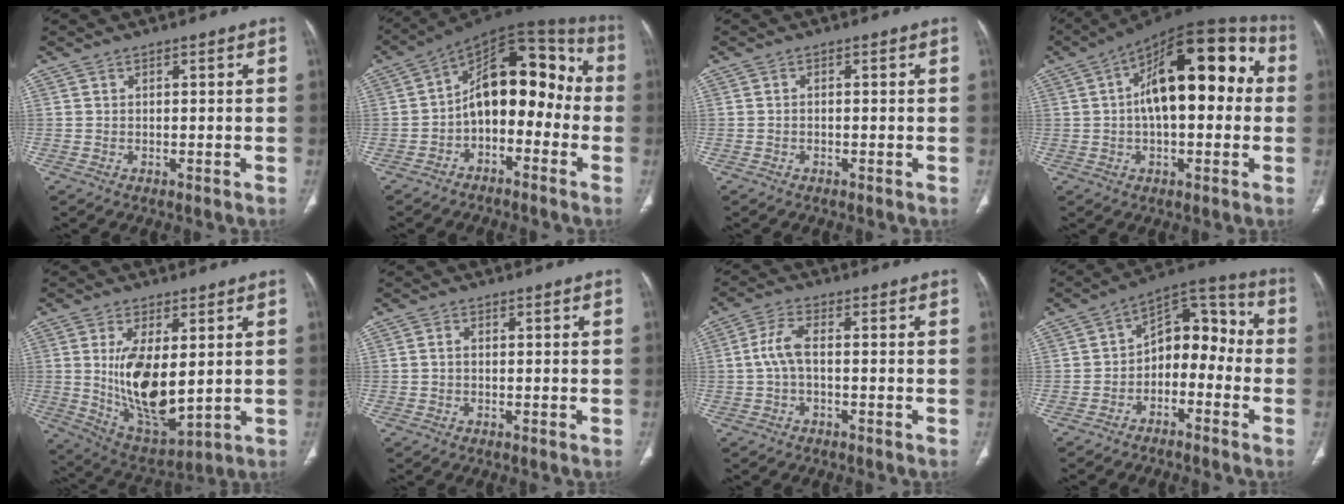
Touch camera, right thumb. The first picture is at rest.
{"total": 15.8, "force": [-2.3, 9.4, 12.4], "torque": [-0.145, 0.072, -0.049]}
{"total": 0.0}
{"total": 21.3, "force": [2.7, 10.0, 18.6], "torque": [-0.254, 0.046, 0.028]}
{"total": 14.9, "force": [1.5, 6.8, 13.2], "torque": [-0.226, -0.027, 0.047]}
{"total": 0.8, "force": [-0.1, 0.5, 0.6], "torque": [-0.009, 0.002, -0.004]}
{"total": 4.6, "force": [-0.4, 1.7, 4.2], "torque": [-0.102, 0.014, -0.012]}
{"total": 11.6, "force": [-2.9, 7.7, 8.2], "torque": [-0.081, 0.066, -0.060]}